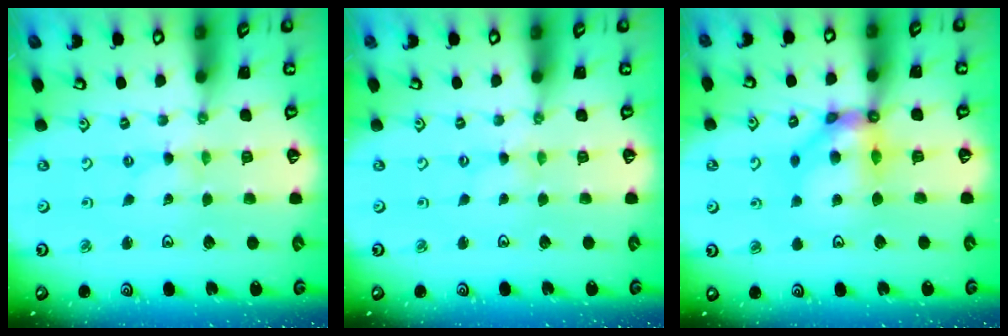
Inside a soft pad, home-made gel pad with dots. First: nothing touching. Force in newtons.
{"total": 0.0}
{"total": 10.6, "press": 10.6, "slide": 1.3}